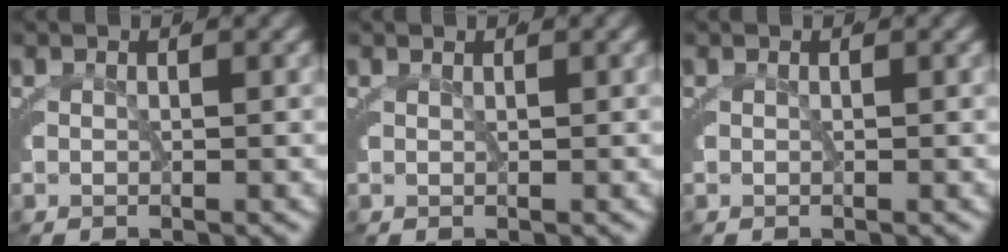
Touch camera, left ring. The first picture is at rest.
{"total": 0.8, "force": [0.6, -0.4, 0.2], "torque": [0.007, 0.007, 0.011]}
{"total": 0.0}